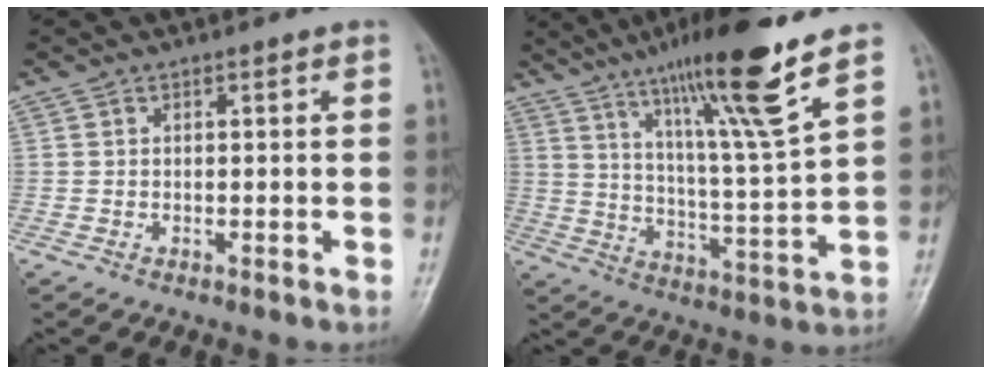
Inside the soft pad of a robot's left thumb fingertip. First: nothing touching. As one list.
[{"total": 17.1, "force": [11.1, 0.8, 13.0], "torque": [-0.212, -0.057, 0.187]}]